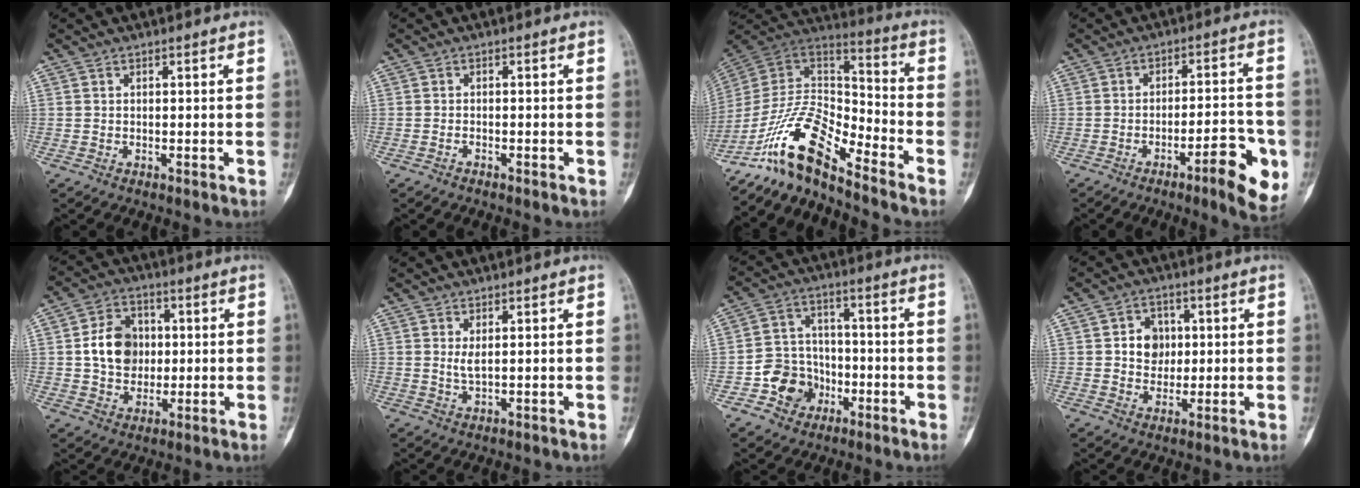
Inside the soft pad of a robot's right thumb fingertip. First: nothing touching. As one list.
[{"total": 0.6, "force": [-0.6, 0.1, 0.2], "torque": [-0.004, 0.003, -0.012]}, {"total": 14.1, "force": [-11.1, 3.6, 7.8], "torque": [-0.139, 0.099, -0.217]}, {"total": 11.1, "force": [-4.7, 2.7, 9.6], "torque": [-0.114, 0.022, -0.064]}, {"total": 10.1, "force": [0.8, 8.1, 6.0], "torque": [-0.074, 0.005, 0.011]}, {"total": 2.0, "force": [0.6, 0.7, 1.8], "torque": [-0.037, -0.008, 0.018]}, {"total": 9.0, "force": [-3.8, 7.6, 2.8], "torque": [-0.008, 0.034, -0.066]}, {"total": 6.1, "force": [1.0, 5.1, 3.1], "torque": [-0.017, 0.001, 0.015]}]